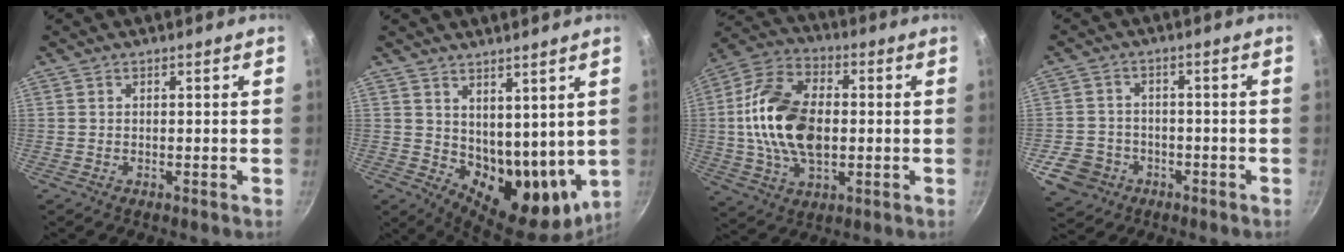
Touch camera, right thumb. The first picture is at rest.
{"total": 13.4, "force": [4.2, 8.1, 9.8], "torque": [-0.107, -0.048, 0.089]}
{"total": 18.6, "force": [0.1, 11.5, 14.7], "torque": [-0.260, 0.020, -0.010]}
{"total": 8.0, "force": [-3.5, 6.6, 2.8], "torque": [-0.040, 0.027, -0.053]}